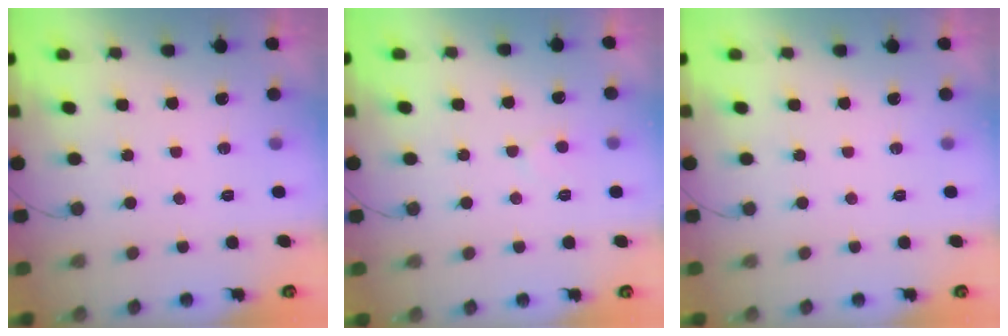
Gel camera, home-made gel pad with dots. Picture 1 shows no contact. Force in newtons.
{"total": 3.4, "press": 3.4, "slide": 0.3}
{"total": 0.0}